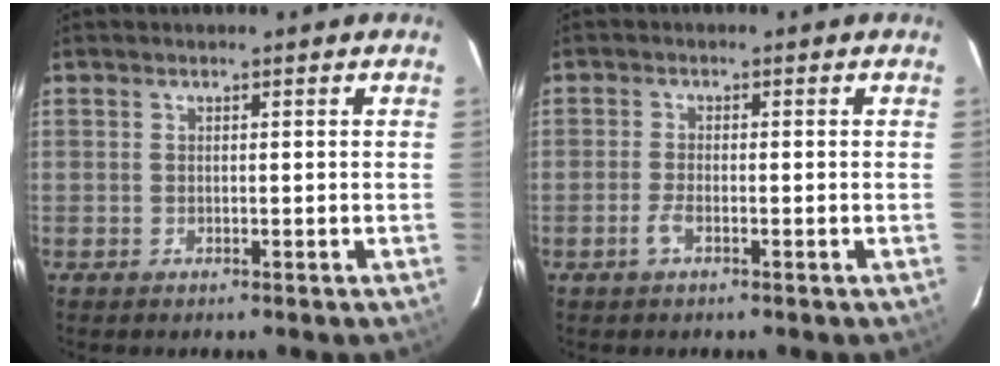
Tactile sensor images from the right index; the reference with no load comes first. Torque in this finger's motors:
{"motor_torque": [0.11, -0.03, -0.01, 0.04]}